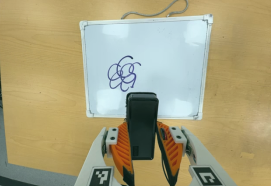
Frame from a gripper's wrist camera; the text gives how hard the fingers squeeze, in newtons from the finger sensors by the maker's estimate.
{"total": 4.2, "left": 2.8, "right": 5.6}